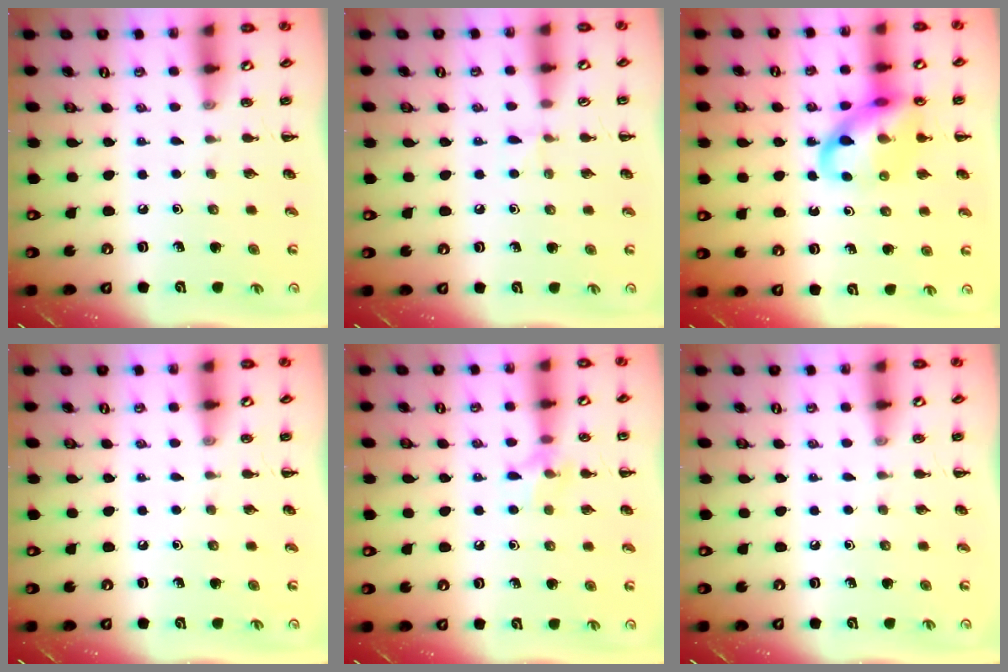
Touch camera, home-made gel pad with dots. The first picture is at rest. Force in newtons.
{"total": 3.3, "press": 3.1, "slide": 1.2}
{"total": 14.4, "press": 14.2, "slide": 2.3}
{"total": 0.0}
{"total": 7.1, "press": 6.9, "slide": 1.8}
{"total": 0.0}